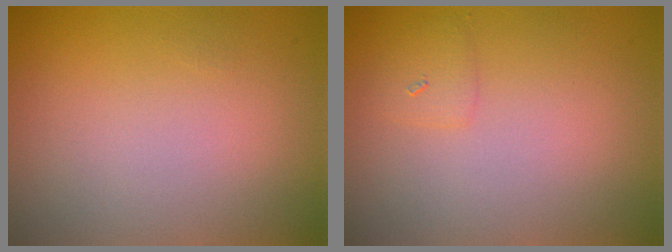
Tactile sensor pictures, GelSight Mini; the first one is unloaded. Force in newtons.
{"total": 0.5, "press": 0.5, "slide": 0.0}